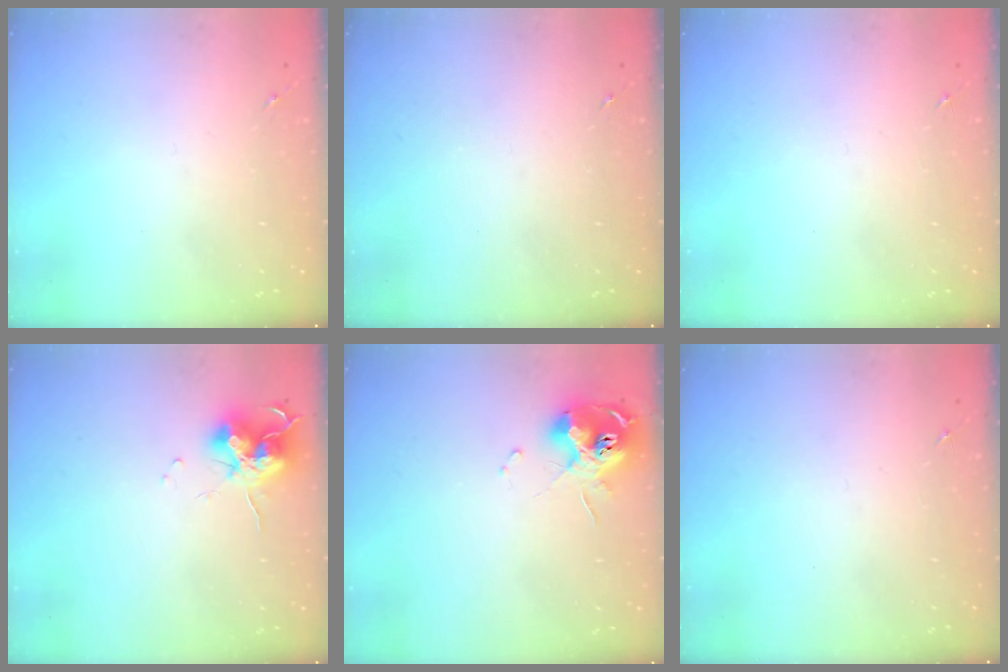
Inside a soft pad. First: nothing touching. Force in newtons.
{"total": 0.0}
{"total": 0.0}
{"total": 12.7, "press": 12.7, "slide": 1.2}
{"total": 11.8, "press": 11.7, "slide": 1.7}
{"total": 0.0}